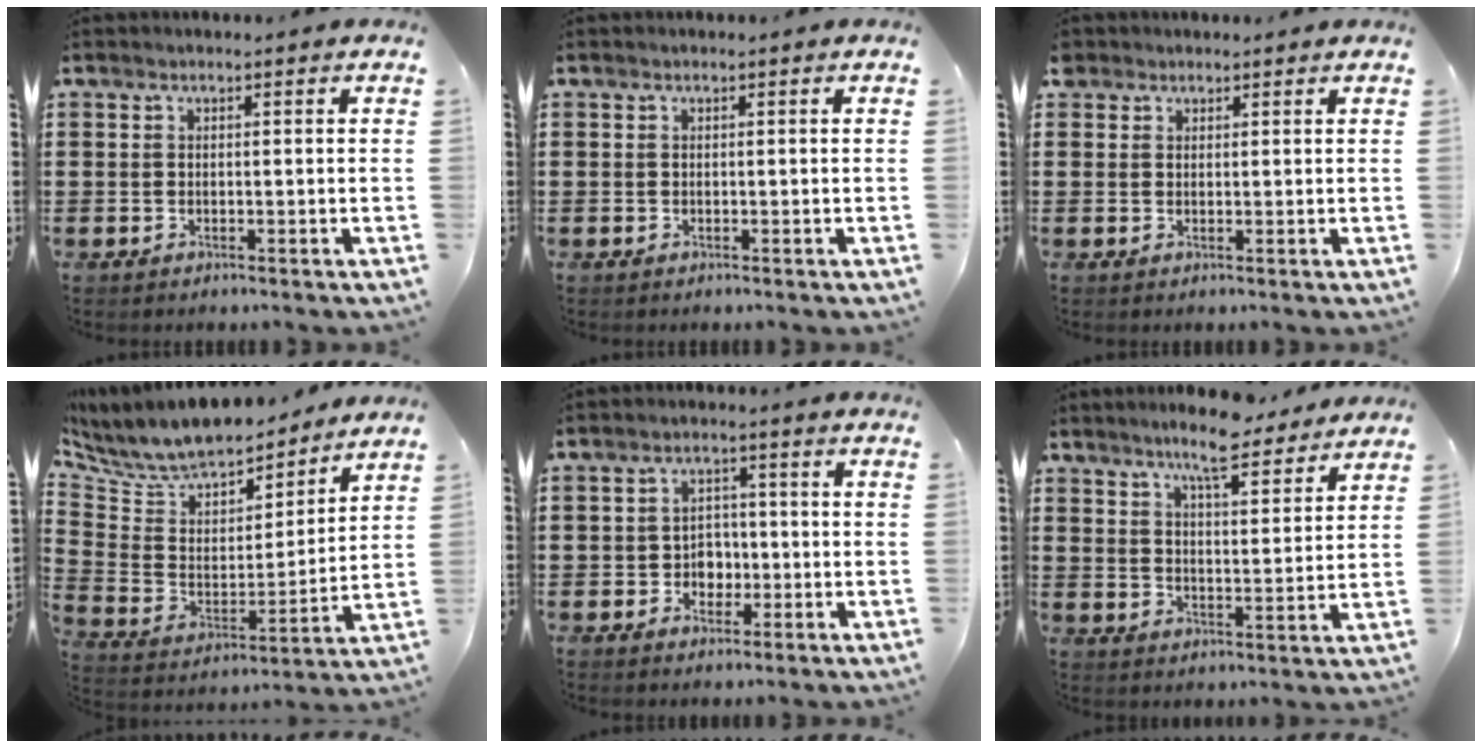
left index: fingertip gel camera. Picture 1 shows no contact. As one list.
[{"total": 0.0}, {"total": 1.7, "force": [1.3, 1.0, 0.0], "torque": [-0.005, 0.005, 0.027]}, {"total": 8.5, "force": [8.0, 2.5, 1.8], "torque": [-0.082, -0.057, 0.138]}, {"total": 3.6, "force": [-1.0, 3.0, 1.7], "torque": [-0.033, 0.002, -0.026]}, {"total": 7.2, "force": [6.3, 0.5, 3.4], "torque": [-0.070, -0.031, 0.107]}]